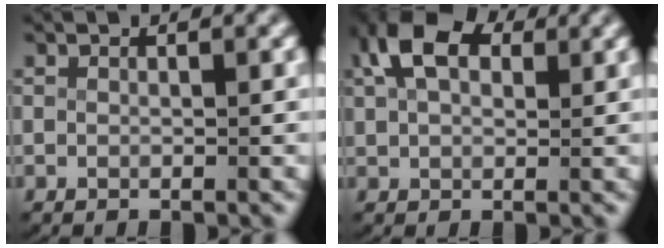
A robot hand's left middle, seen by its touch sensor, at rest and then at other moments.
{"total": 5.6, "force": [2.5, 3.3, 3.7], "torque": [-0.085, 0.002, 0.043]}